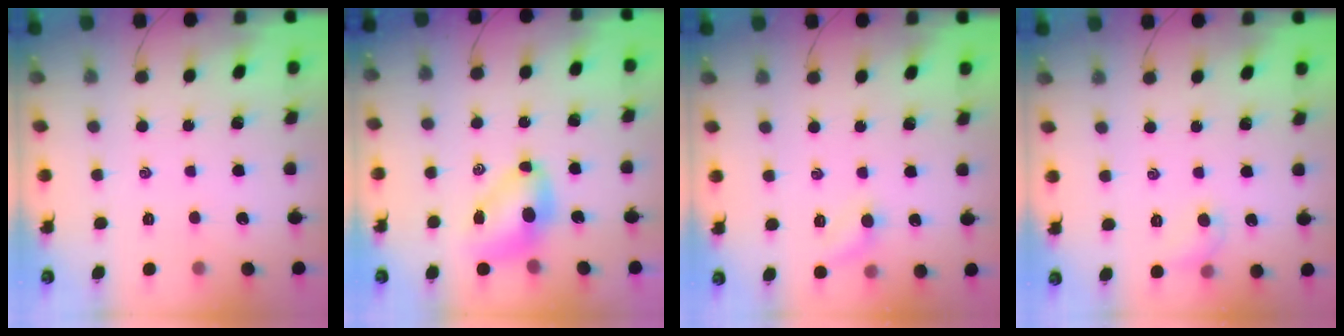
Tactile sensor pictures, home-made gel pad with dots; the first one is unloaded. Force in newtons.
{"total": 6.9, "press": 6.8, "slide": 1.2}
{"total": 6.8, "press": 6.5, "slide": 2.1}
{"total": 6.0, "press": 5.8, "slide": 1.4}